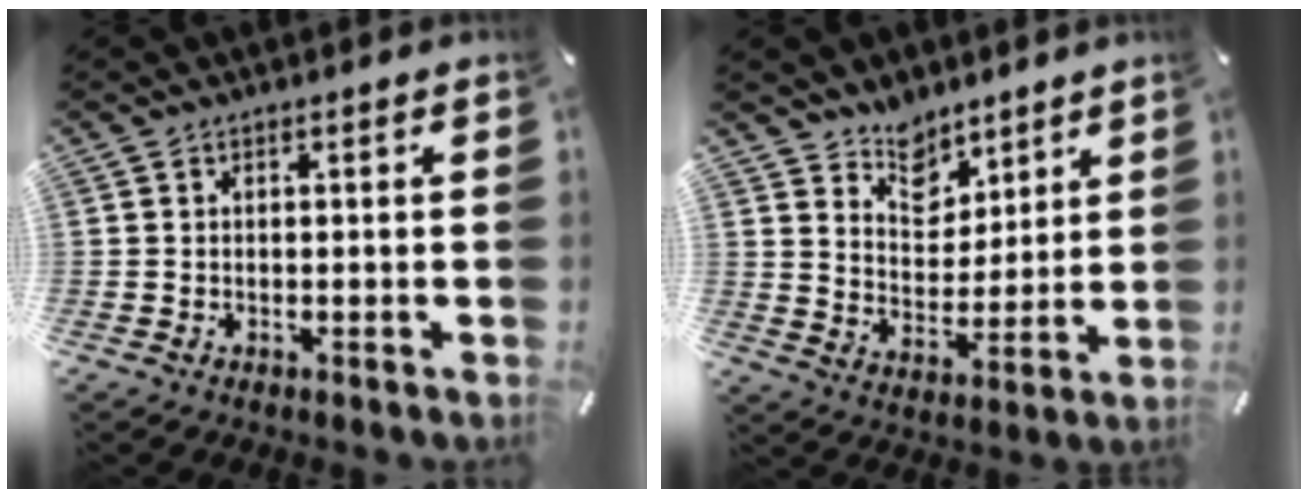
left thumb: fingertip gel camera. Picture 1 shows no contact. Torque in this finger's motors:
{"motor_torque": [1.89, 1.78, 0.93, -0.84, 0.15]}